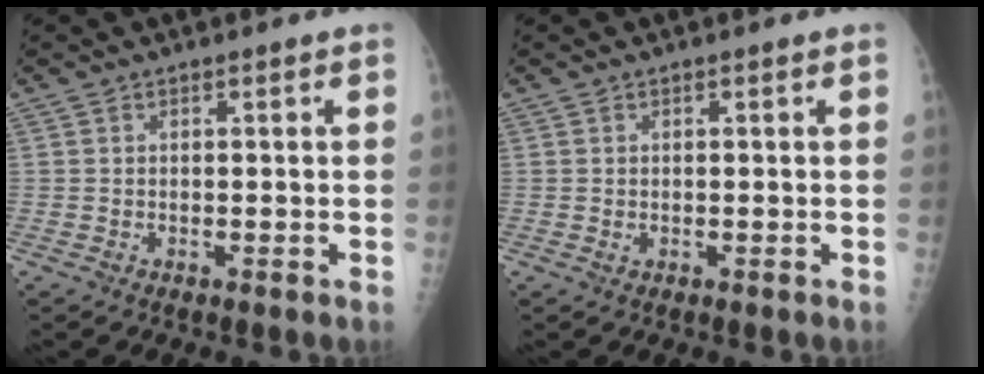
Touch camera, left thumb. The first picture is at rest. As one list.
[{"total": 0.7, "force": [0.1, 0.4, 0.5], "torque": [-0.007, 0.001, 0.006]}]